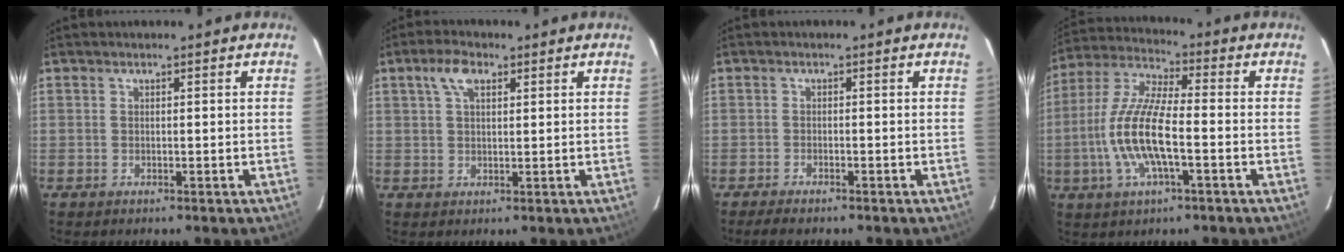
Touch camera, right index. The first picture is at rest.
{"total": 3.9, "force": [2.1, 1.8, 2.8], "torque": [-0.053, 0.011, 0.039]}
{"total": 3.0, "force": [-2.7, 0.4, 1.3], "torque": [-0.036, -0.011, -0.047]}
{"total": 13.6, "force": [-3.3, 3.7, 12.7], "torque": [-0.265, -0.003, -0.068]}